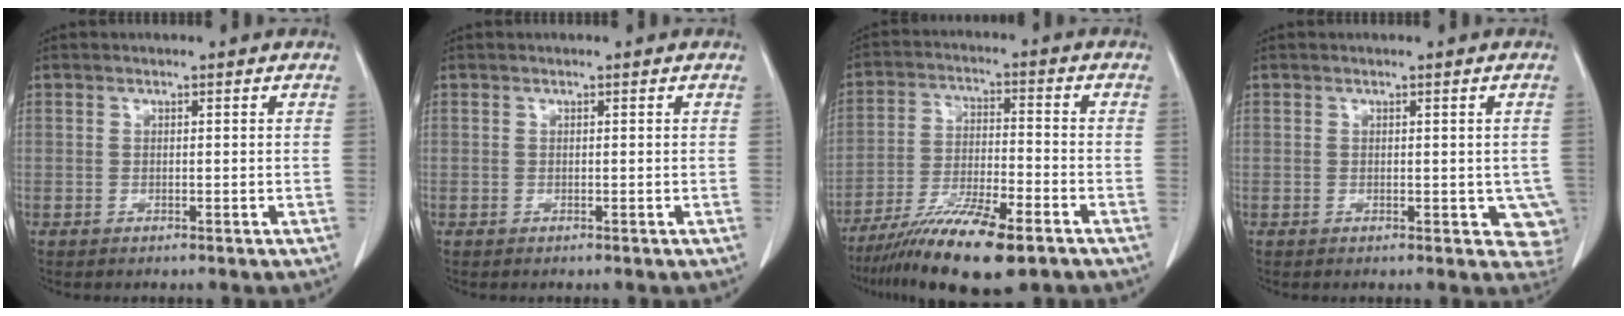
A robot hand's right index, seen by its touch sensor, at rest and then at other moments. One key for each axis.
{"total": 0.0}
{"total": 14.0, "fx": -9.7, "fy": 2.3, "fz": 9.8, "tx": -0.182, "ty": -0.032, "tz": -0.168}
{"total": 4.2, "fx": -0.7, "fy": 2.4, "fz": 3.5, "tx": -0.014, "ty": -0.001, "tz": -0.006}